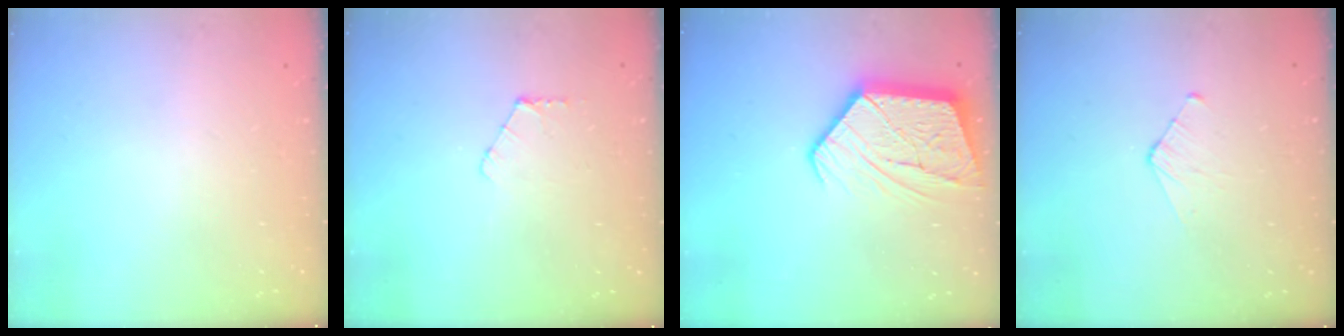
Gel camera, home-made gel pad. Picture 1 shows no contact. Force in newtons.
{"total": 4.2, "press": 4.2, "slide": 0.4}
{"total": 17.9, "press": 17.8, "slide": 1.6}
{"total": 2.8, "press": 2.7, "slide": 0.3}